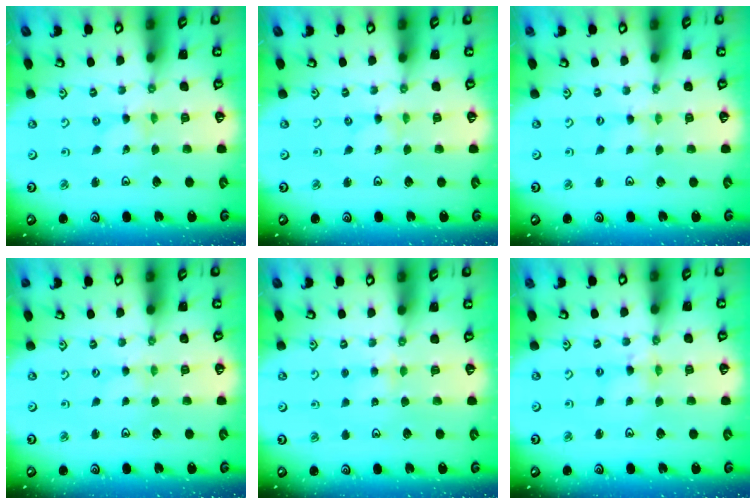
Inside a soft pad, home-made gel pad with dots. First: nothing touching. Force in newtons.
{"total": 0.0}
{"total": 0.0}
{"total": 0.0}
{"total": 3.7, "press": 3.7, "slide": 0.4}
{"total": 4.0, "press": 4.0, "slide": 0.4}